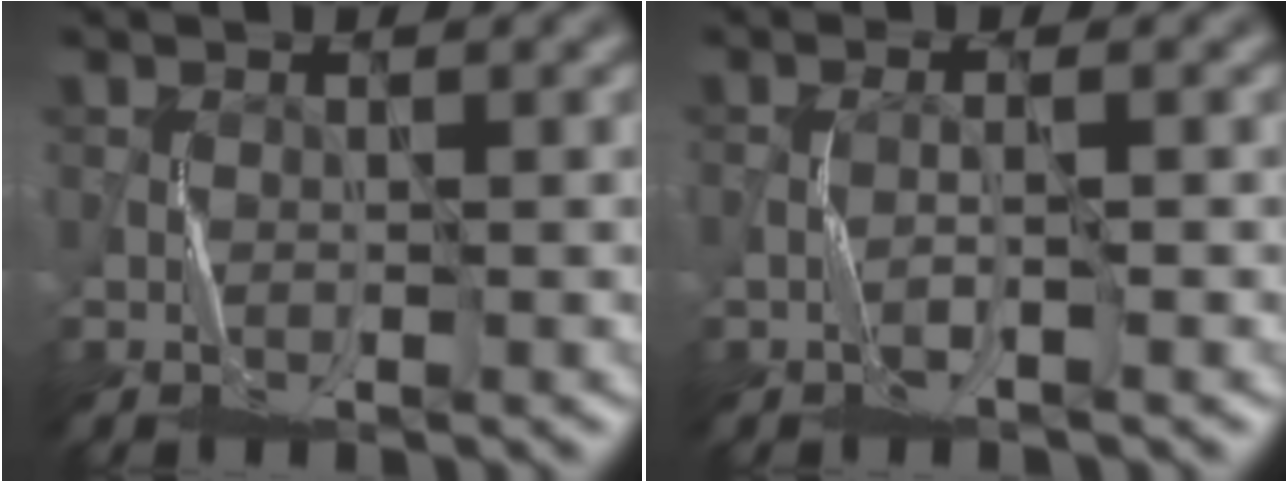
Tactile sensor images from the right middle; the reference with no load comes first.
{"total": 1.1, "force": [-0.4, -0.7, 0.8], "torque": [-0.015, 0.003, -0.011]}